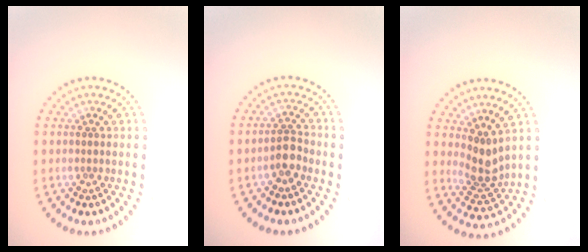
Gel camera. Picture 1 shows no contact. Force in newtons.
{"total": 2.1, "press": 1.9, "slide": 1.0}
{"total": 2.9, "press": 2.2, "slide": 1.8}